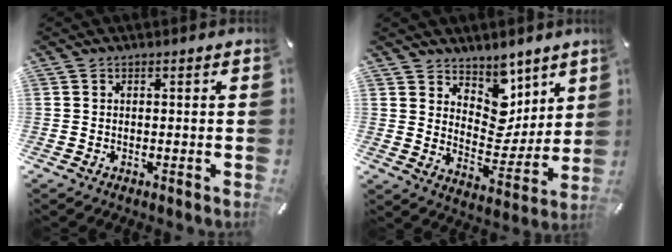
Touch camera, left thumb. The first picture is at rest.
{"total": 9.6, "force": [6.0, 7.3, 1.9], "torque": [-0.017, -0.081, 0.115]}